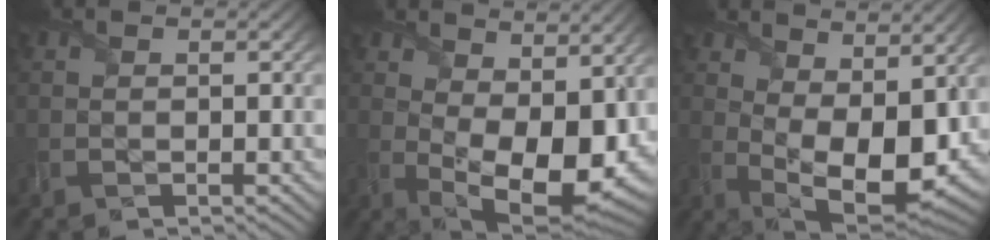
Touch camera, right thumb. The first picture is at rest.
{"total": 12.9, "force": [1.8, 6.9, 10.8], "torque": [-0.190, -0.022, 0.049]}
{"total": 11.9, "force": [2.3, 6.2, 9.9], "torque": [-0.183, -0.020, 0.053]}